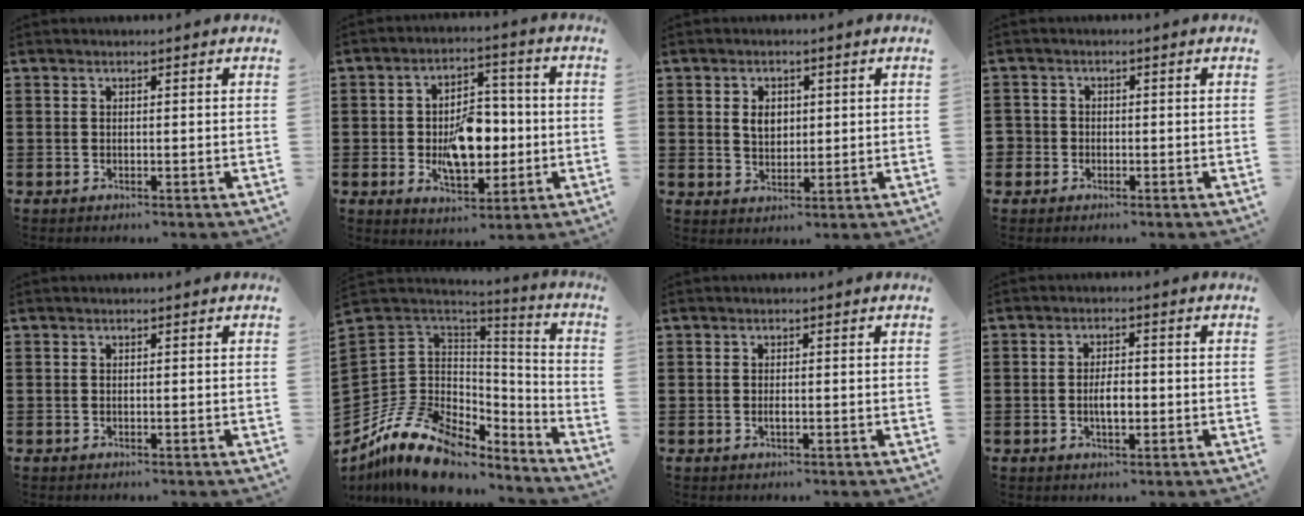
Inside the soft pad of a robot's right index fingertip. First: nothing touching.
{"total": 9.6, "force": [-1.3, 5.7, 7.6], "torque": [-0.116, 0.007, -0.024]}
{"total": 3.4, "force": [0.7, 2.5, 2.2], "torque": [-0.043, 0.005, 0.011]}
{"total": 1.7, "force": [-0.7, 1.6, 0.1], "torque": [-0.009, 0.004, -0.018]}
{"total": 0.0}
{"total": 13.9, "force": [-8.5, 9.0, 6.2], "torque": [-0.162, 0.021, -0.156]}
{"total": 0.9, "force": [-0.3, 0.3, 0.8], "torque": [-0.017, -0.004, -0.004]}
{"total": 3.2, "force": [-0.6, 1.3, 2.8], "torque": [-0.061, 0.001, -0.013]}